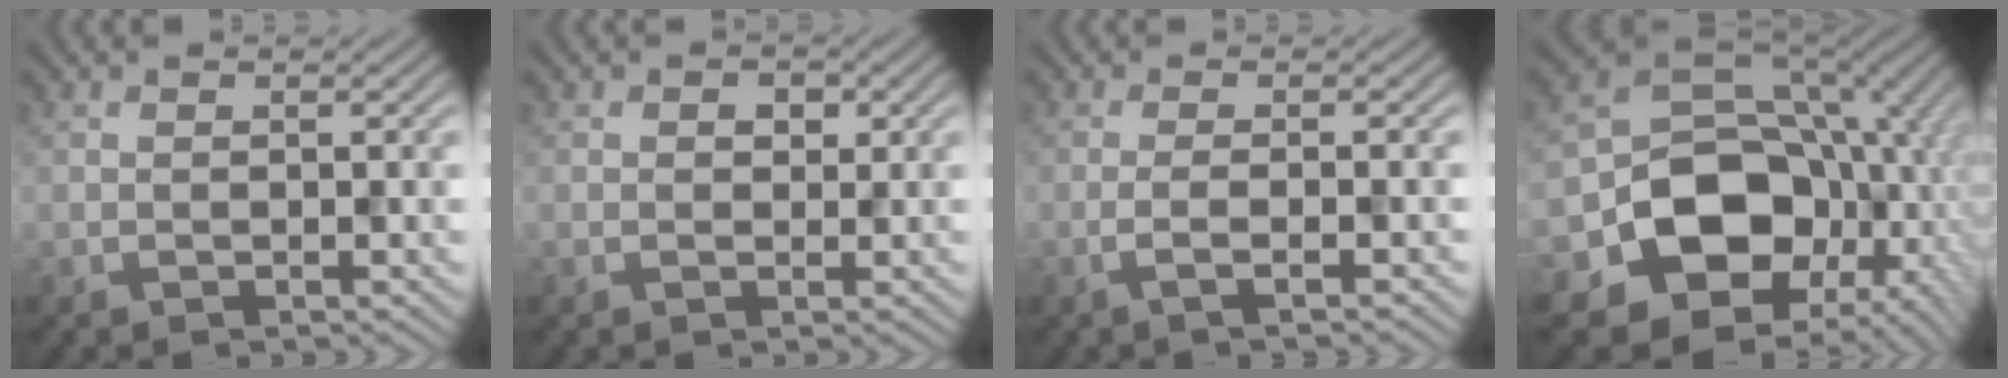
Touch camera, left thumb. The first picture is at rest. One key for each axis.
{"total": 1.6, "fx": 0.7, "fy": 1.1, "fz": 0.8, "tx": -0.010, "ty": -0.001, "tz": 0.008}
{"total": 2.4, "fx": -0.9, "fy": 0.4, "fz": 2.2, "tx": -0.029, "ty": 0.008, "tz": -0.032}
{"total": 15.7, "fx": -3.6, "fy": 12.2, "fz": 9.2, "tx": -0.172, "ty": -0.039, "tz": -0.058}